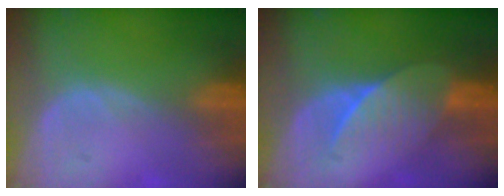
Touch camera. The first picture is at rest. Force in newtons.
{"total": 7.3, "press": 6.8, "slide": 2.7}